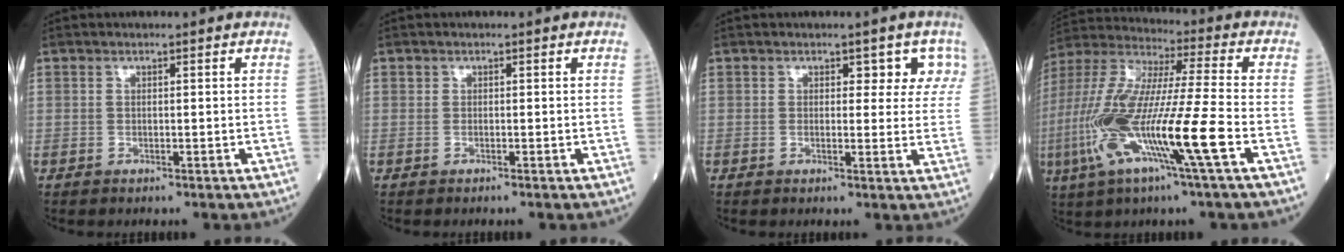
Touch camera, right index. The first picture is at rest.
{"total": 0.0}
{"total": 3.8, "force": [2.1, 2.4, 2.1], "torque": [0.000, 0.003, 0.016]}
{"total": 19.3, "force": [-6.0, 0.4, 18.3], "torque": [-0.391, -0.024, -0.121]}